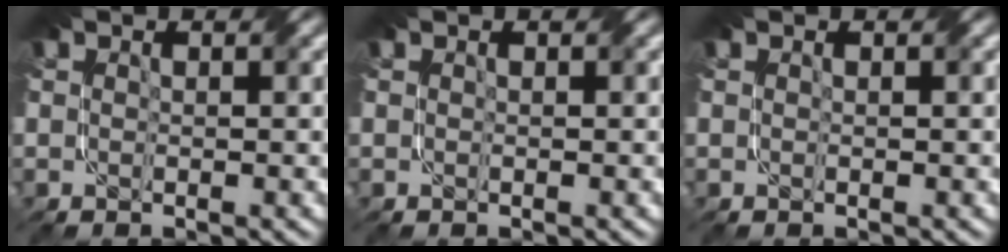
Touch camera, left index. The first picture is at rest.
{"total": 0.0}
{"total": 0.0}